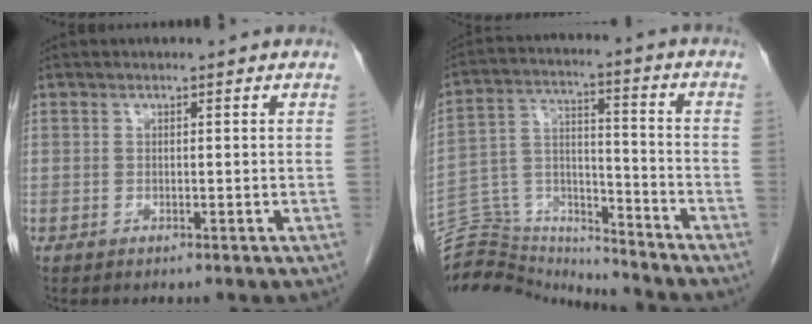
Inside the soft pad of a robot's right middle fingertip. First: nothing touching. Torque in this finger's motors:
{"motor_torque": [-0.21, -0.17, -0.19, -0.09]}